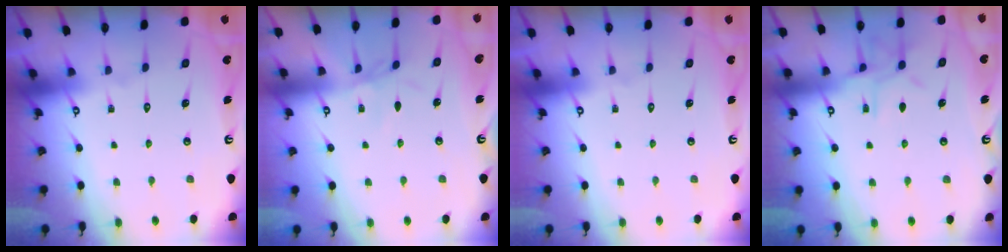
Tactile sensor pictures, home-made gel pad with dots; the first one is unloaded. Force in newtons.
{"total": 2.5, "press": 2.4, "slide": 0.5}
{"total": 0.0}
{"total": 8.2, "press": 8.2, "slide": 0.5}